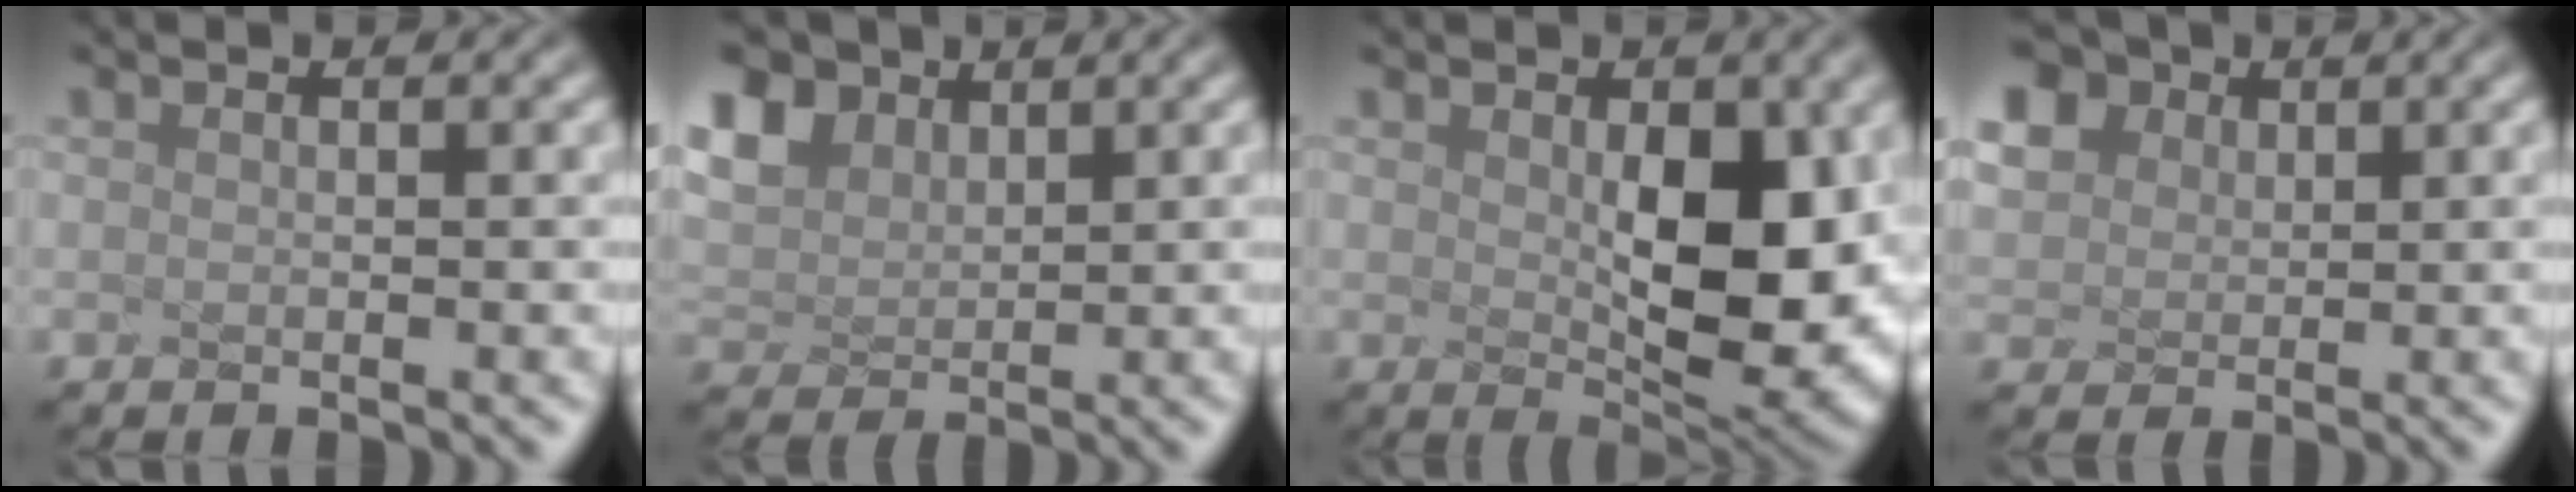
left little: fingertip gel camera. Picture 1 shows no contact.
{"total": 2.7, "force": [1.8, 1.8, 1.0], "torque": [-0.073, 0.004, 0.071]}
{"total": 6.8, "force": [-0.2, 2.7, 6.2], "torque": [-0.122, -0.018, 0.046]}
{"total": 5.7, "force": [3.2, 4.1, 2.2], "torque": [-0.119, 0.024, 0.093]}